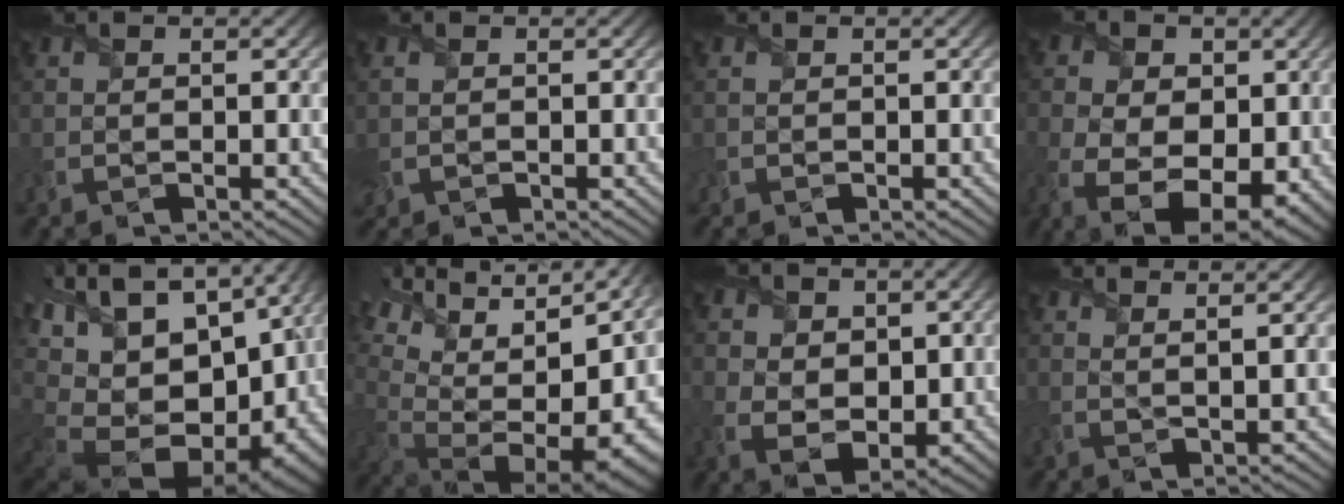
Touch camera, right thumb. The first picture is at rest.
{"total": 1.1, "force": [0.1, 0.9, 0.7], "torque": [-0.027, 0.001, 0.003]}
{"total": 0.5, "force": [0.0, 0.4, -0.3], "torque": [0.000, -0.003, -0.002]}
{"total": 12.0, "force": [-2.0, 8.4, 8.3], "torque": [-0.176, -0.026, -0.016]}
{"total": 19.3, "force": [-1.6, 11.8, 15.2], "torque": [-0.302, -0.018, 0.023]}
{"total": 17.5, "force": [3.1, 9.9, 14.2], "torque": [-0.259, 0.017, 0.111]}
{"total": 6.4, "force": [1.1, 4.9, 4.0], "torque": [-0.116, -0.012, 0.024]}
{"total": 4.8, "force": [3.9, 0.1, 2.9], "torque": [-0.038, -0.001, 0.056]}